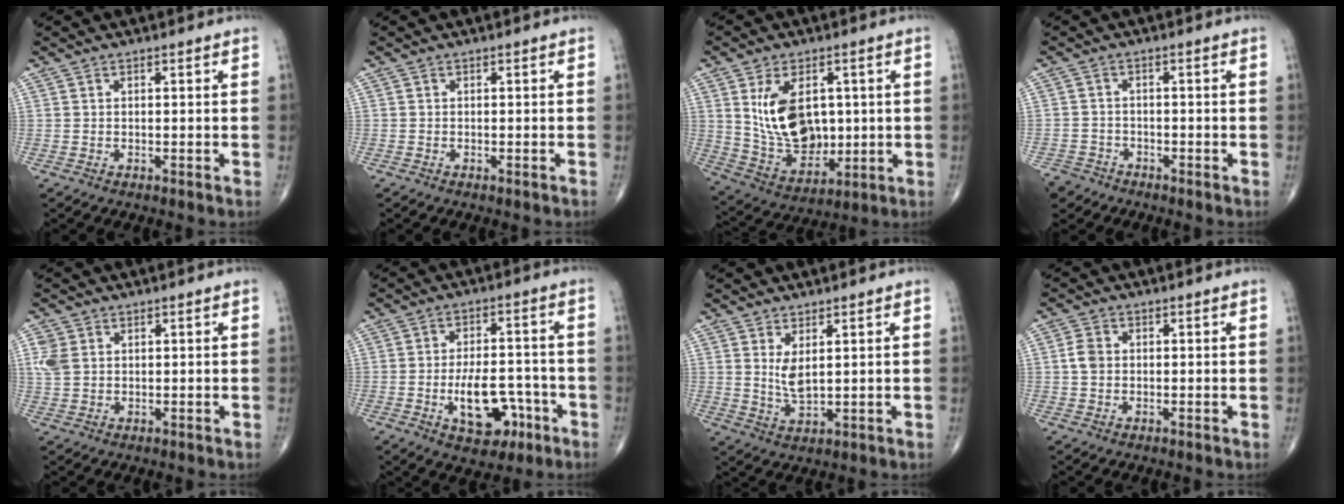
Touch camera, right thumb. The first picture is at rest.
{"total": 0.0}
{"total": 14.3, "force": [2.6, 9.4, 10.5], "torque": [-0.152, -0.016, 0.066]}
{"total": 4.6, "force": [-3.4, 3.1, 0.2], "torque": [-0.005, 0.010, -0.065]}
{"total": 3.8, "force": [1.2, 2.8, 2.2], "torque": [-0.044, 0.001, 0.028]}
{"total": 11.2, "force": [-4.2, 6.2, 8.3], "torque": [-0.109, 0.030, -0.057]}
{"total": 4.5, "force": [1.5, 1.8, 3.8], "torque": [-0.069, -0.019, 0.037]}
{"total": 2.9, "force": [0.1, 2.3, 1.8], "torque": [-0.034, 0.005, -0.001]}